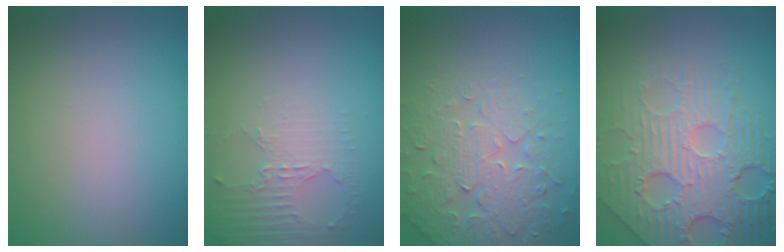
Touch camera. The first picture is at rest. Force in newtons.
{"total": 2.7, "press": 1.9, "slide": 1.9}
{"total": 4.2, "press": 4.0, "slide": 1.2}
{"total": 7.7, "press": 5.6, "slide": 5.3}